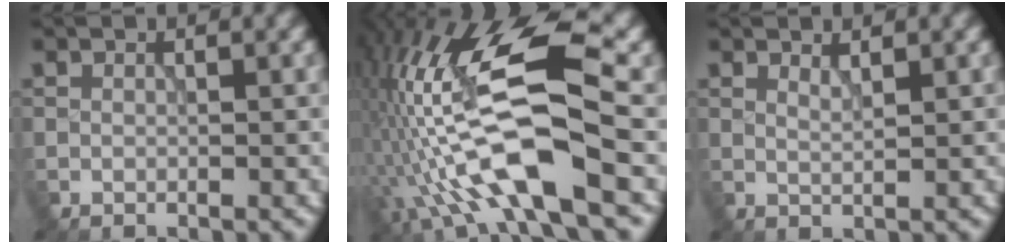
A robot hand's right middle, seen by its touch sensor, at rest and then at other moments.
{"total": 11.7, "force": [-2.0, 3.2, 11.0], "torque": [-0.209, 0.024, -0.044]}
{"total": 0.9, "force": [0.8, 0.1, 0.4], "torque": [-0.008, -0.002, 0.015]}